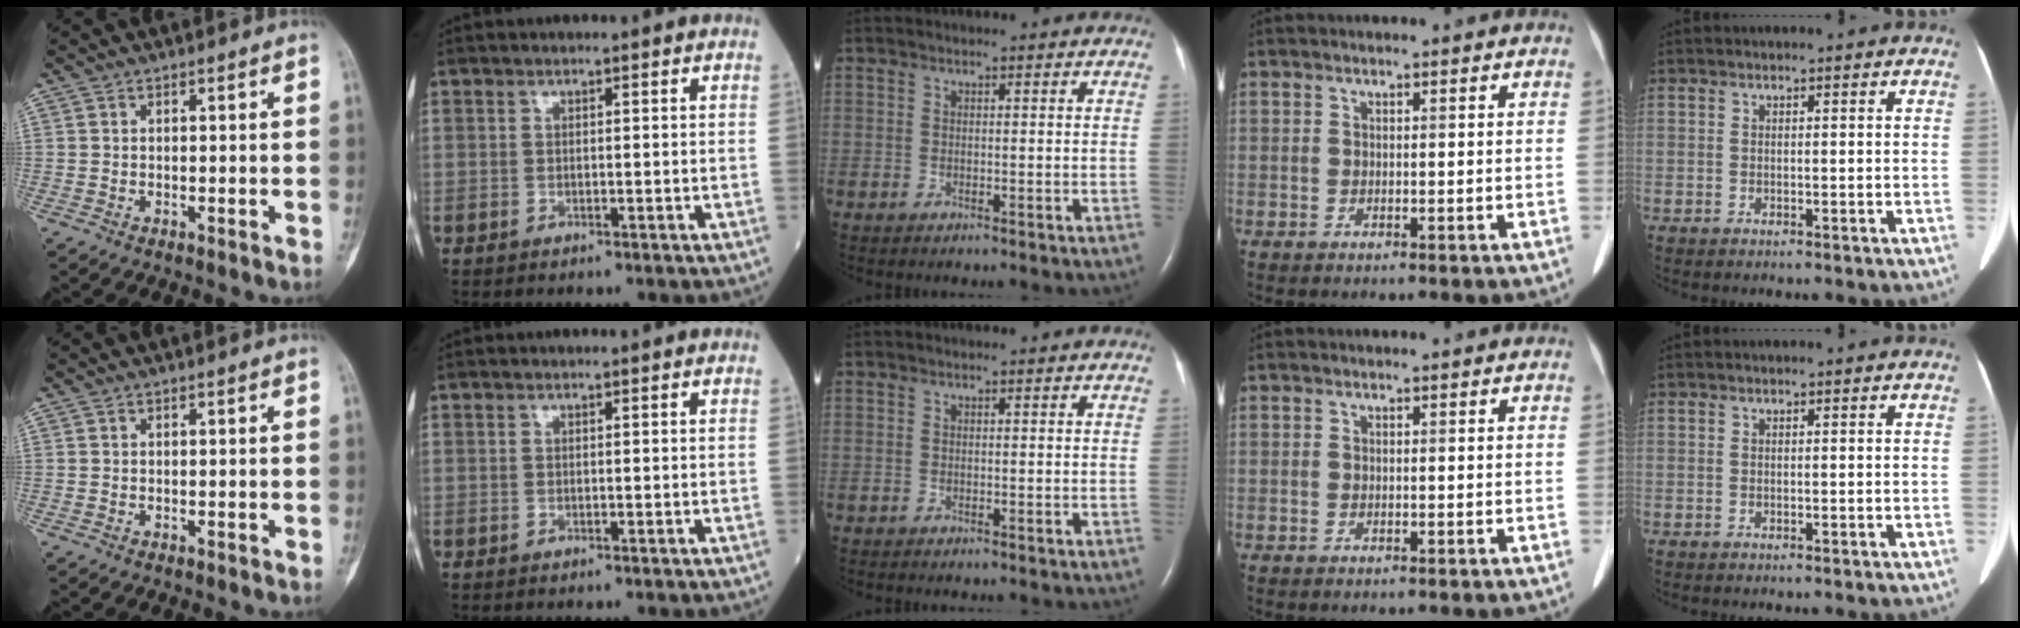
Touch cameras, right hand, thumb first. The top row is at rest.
{}